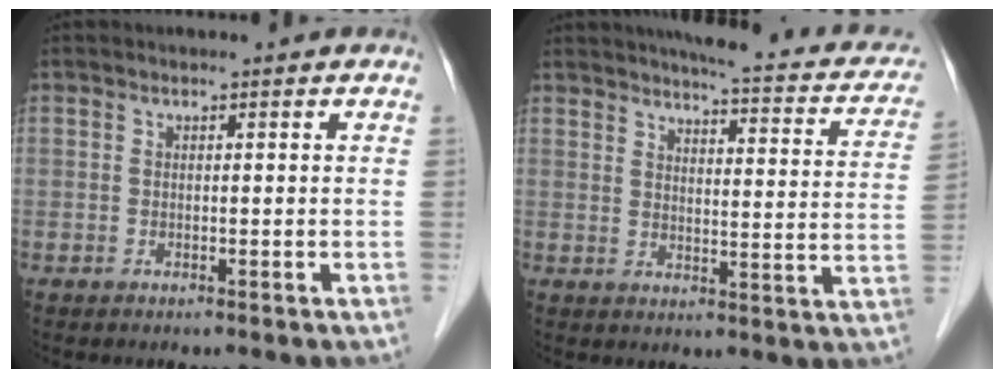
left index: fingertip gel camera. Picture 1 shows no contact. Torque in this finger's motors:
{"motor_torque": [0.31, -0.50, 0.19, 0.04]}